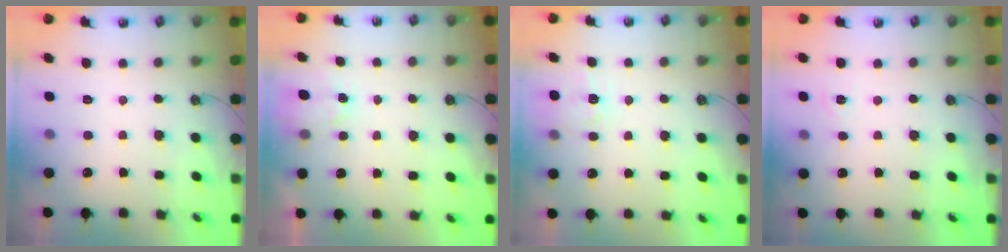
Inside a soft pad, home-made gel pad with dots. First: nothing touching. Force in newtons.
{"total": 1.7, "press": 1.6, "slide": 0.2}
{"total": 5.1, "press": 5.0, "slide": 0.7}
{"total": 3.2, "press": 3.2, "slide": 0.4}